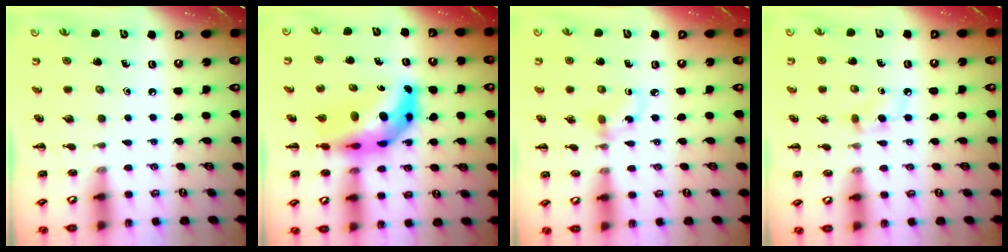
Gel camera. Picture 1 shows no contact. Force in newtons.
{"total": 10.5, "press": 10.0, "slide": 3.2}
{"total": 2.9, "press": 2.7, "slide": 1.2}
{"total": 3.9, "press": 3.7, "slide": 1.2}